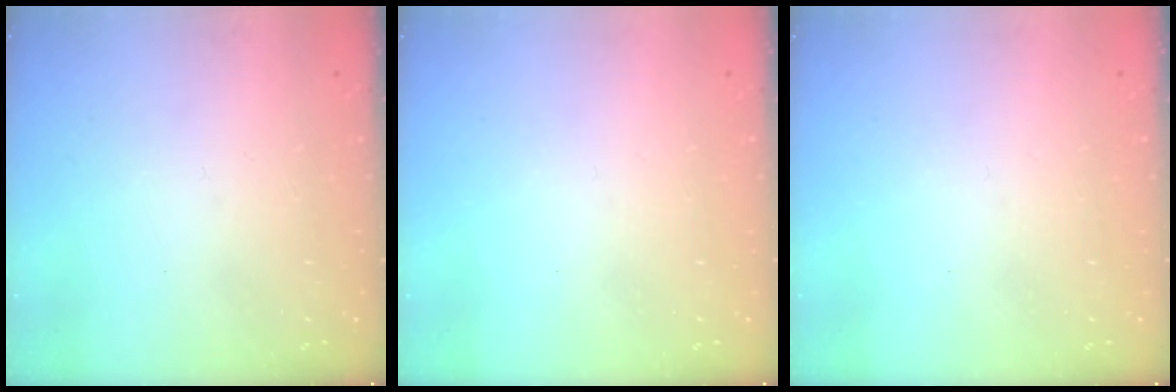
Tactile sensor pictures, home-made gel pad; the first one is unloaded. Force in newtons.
{"total": 0.0}
{"total": 0.0}